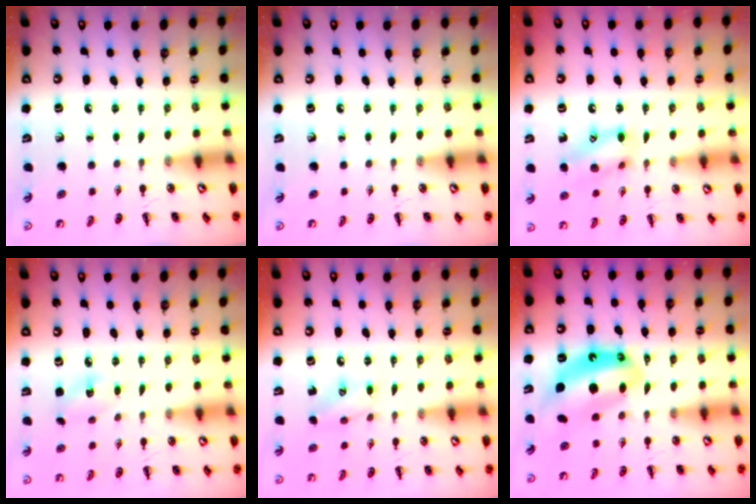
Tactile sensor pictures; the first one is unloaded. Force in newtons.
{"total": 0.0}
{"total": 12.9, "press": 12.8, "slide": 1.6}
{"total": 3.9, "press": 3.9, "slide": 0.8}
{"total": 8.2, "press": 8.1, "slide": 1.3}
{"total": 12.5, "press": 12.1, "slide": 3.2}